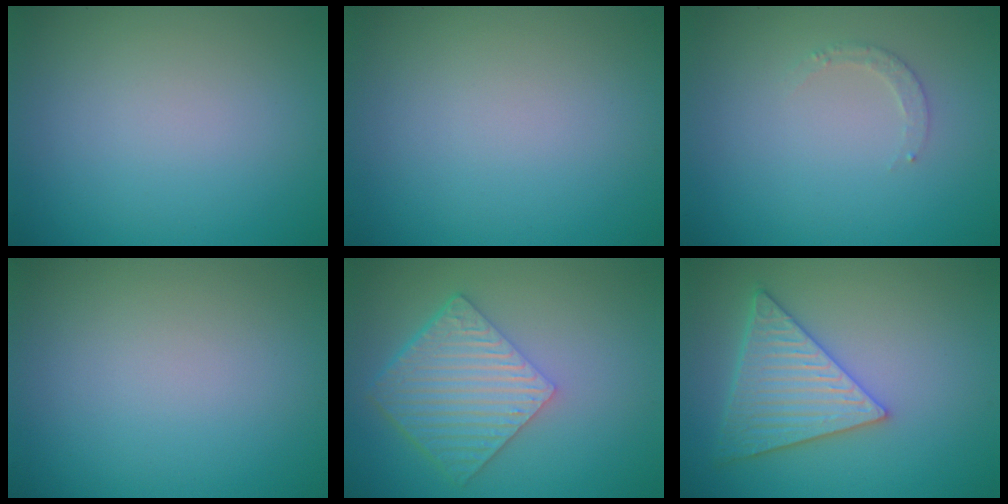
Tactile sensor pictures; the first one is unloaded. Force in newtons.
{"total": 0.0}
{"total": 1.3, "press": 1.2, "slide": 0.2}
{"total": 0.0}
{"total": 6.7, "press": 4.8, "slide": 4.7}
{"total": 5.7, "press": 5.0, "slide": 2.9}